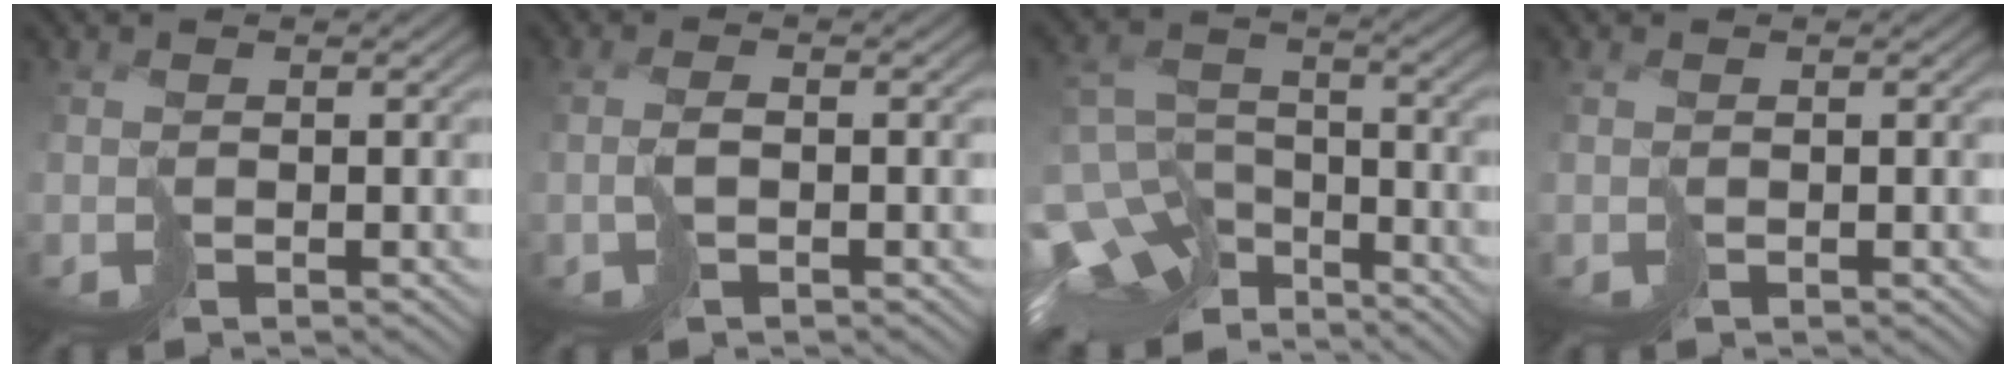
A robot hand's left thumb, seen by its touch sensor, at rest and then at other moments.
{"total": 1.7, "force": [-0.4, 0.2, 1.6], "torque": [-0.032, 0.011, -0.003]}
{"total": 14.2, "force": [-10.2, 7.6, 6.3], "torque": [-0.155, -0.027, -0.133]}
{"total": 0.0}